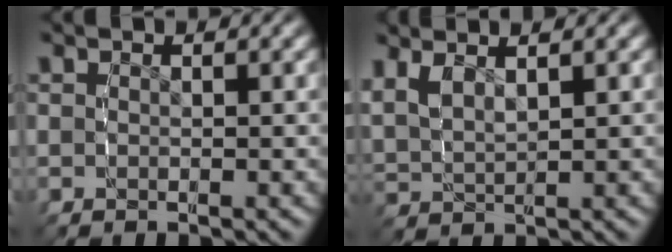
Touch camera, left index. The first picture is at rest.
{"total": 3.0, "force": [2.1, 1.4, 1.7], "torque": [-0.047, 0.002, 0.044]}